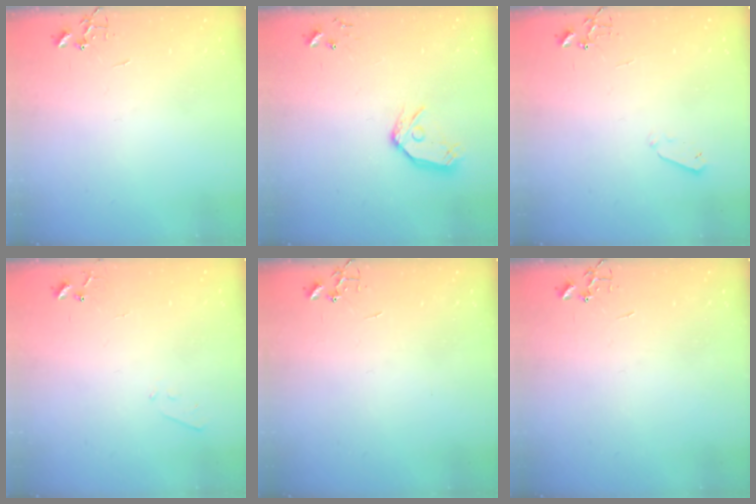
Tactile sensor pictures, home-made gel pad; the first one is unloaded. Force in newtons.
{"total": 11.3, "press": 11.2, "slide": 1.4}
{"total": 3.3, "press": 3.2, "slide": 0.7}
{"total": 4.2, "press": 4.2, "slide": 0.6}
{"total": 0.0}
{"total": 0.0}